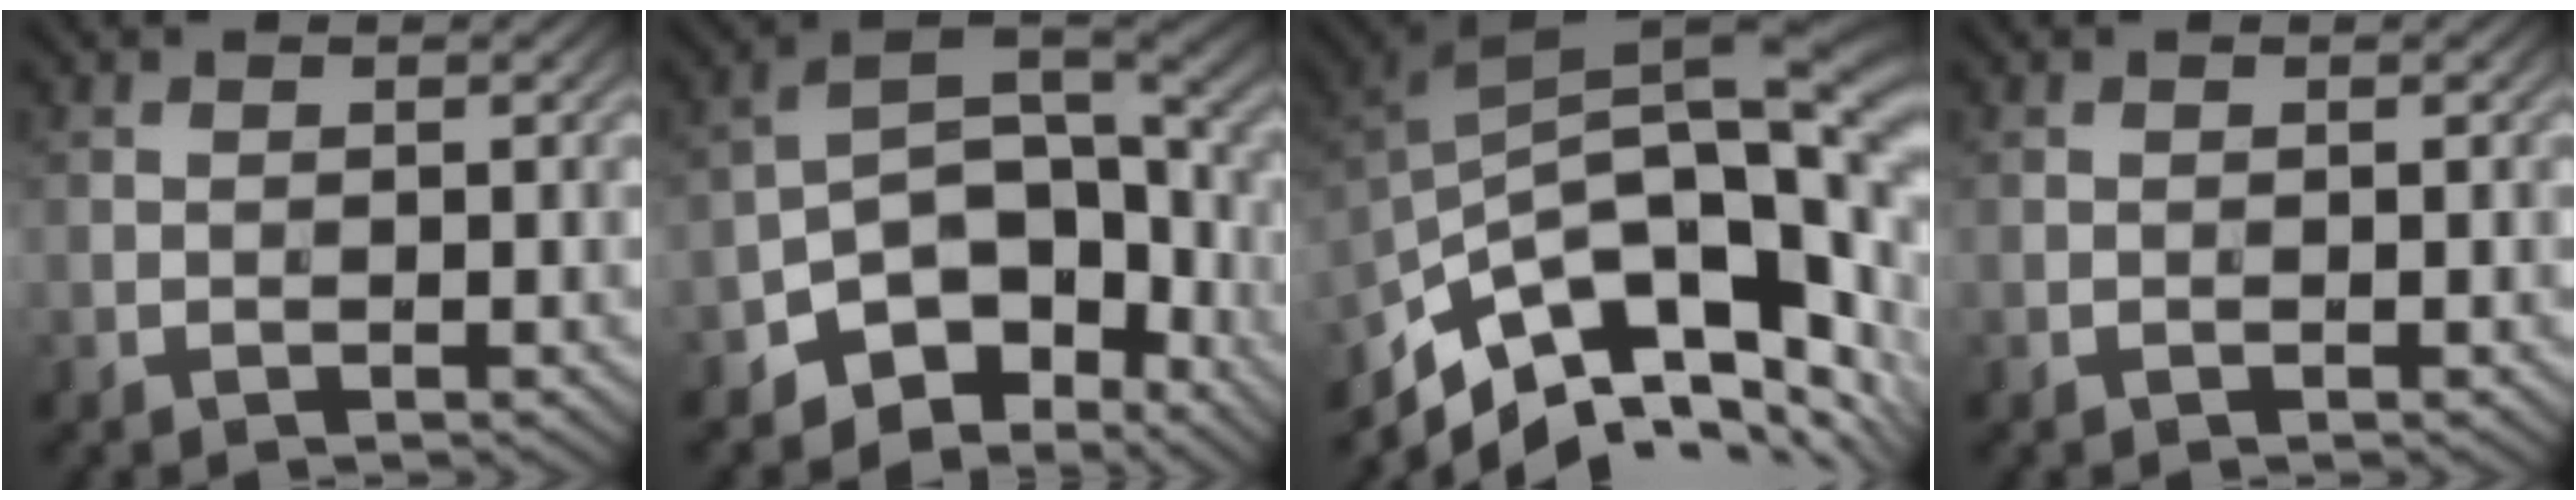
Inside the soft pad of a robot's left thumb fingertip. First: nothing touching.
{"total": 10.7, "force": [-5.8, 6.5, 6.2], "torque": [-0.104, -0.016, -0.109]}
{"total": 14.3, "force": [-4.7, 6.5, 11.8], "torque": [-0.224, -0.005, -0.083]}
{"total": 0.0}